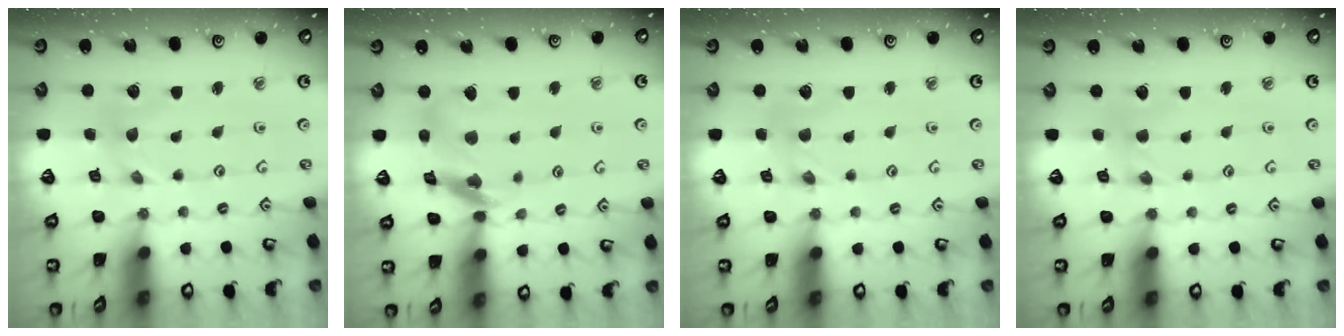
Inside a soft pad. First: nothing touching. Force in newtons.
{"total": 13.5, "press": 13.4, "slide": 1.6}
{"total": 0.0}
{"total": 1.8, "press": 1.7, "slide": 0.5}